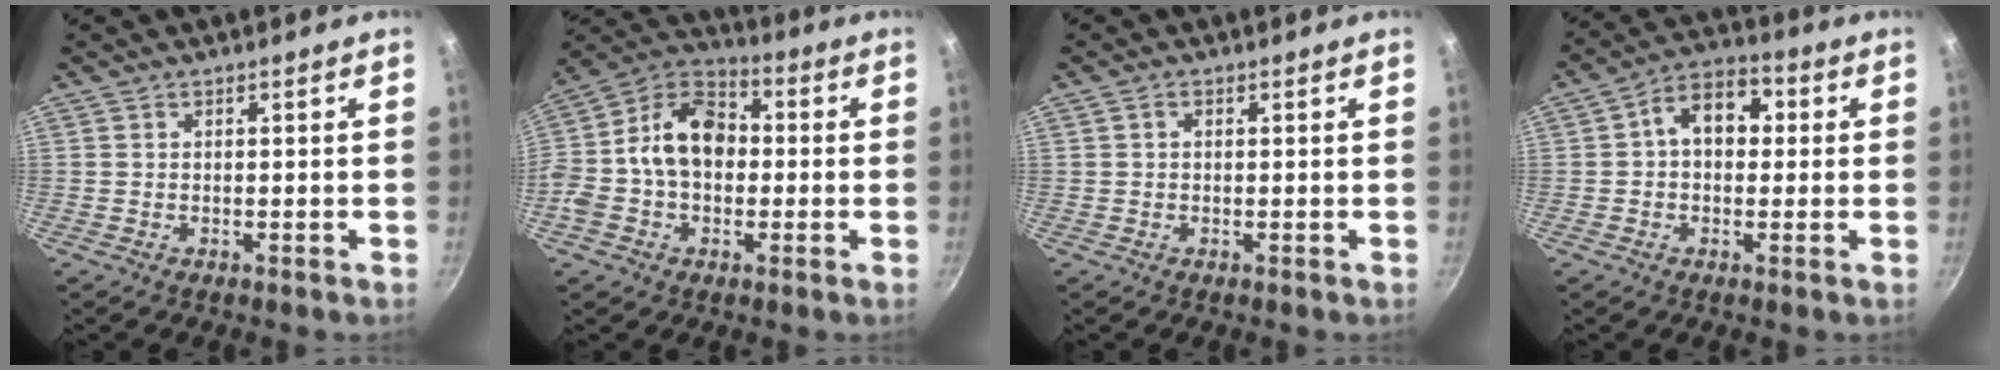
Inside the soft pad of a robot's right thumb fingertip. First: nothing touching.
{"total": 15.7, "force": [-0.1, 11.3, 10.8], "torque": [-0.155, 0.043, -0.024]}
{"total": 1.0, "force": [0.2, 0.7, 0.6], "torque": [-0.010, 0.006, 0.004]}
{"total": 9.6, "force": [1.4, 6.8, 6.7], "torque": [-0.063, 0.025, 0.005]}